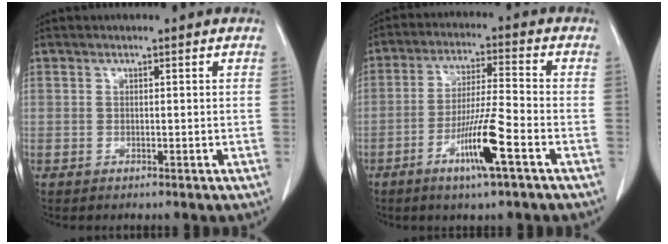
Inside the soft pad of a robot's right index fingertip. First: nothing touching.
{"total": 9.5, "force": [-4.4, -0.2, 8.4], "torque": [-0.157, -0.012, -0.083]}